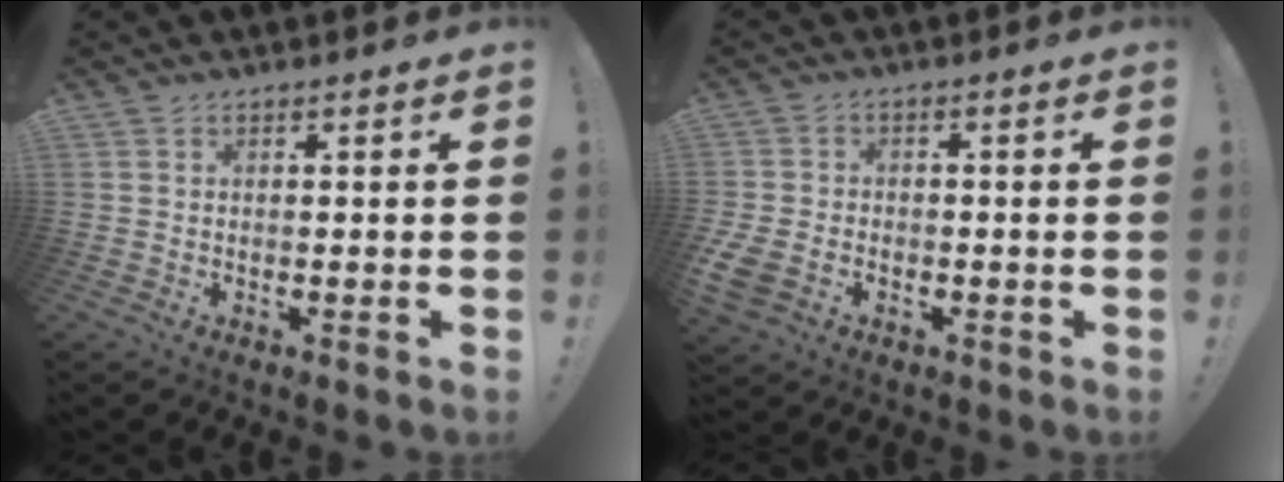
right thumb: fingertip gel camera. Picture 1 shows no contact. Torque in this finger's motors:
{"motor_torque": [0.83, 0.86, 0.87, -0.77, 0.10]}